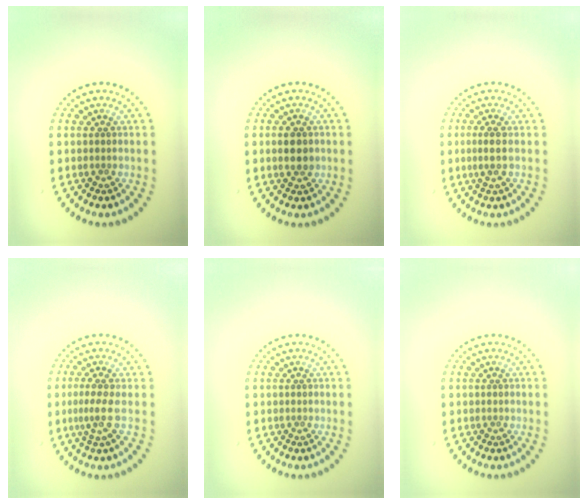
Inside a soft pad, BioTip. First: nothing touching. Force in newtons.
{"total": 2.3, "press": 2.3, "slide": 0.0}
{"total": 1.8, "press": 1.5, "slide": 1.1}
{"total": 2.2, "press": 1.5, "slide": 1.6}
{"total": 0.0}
{"total": 0.0}